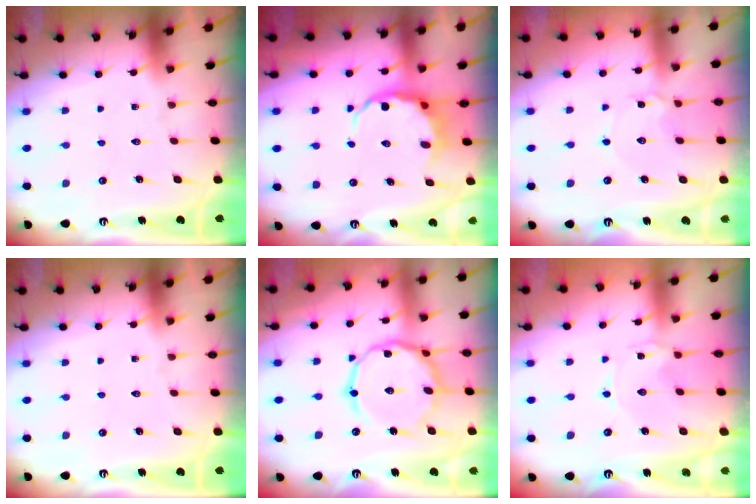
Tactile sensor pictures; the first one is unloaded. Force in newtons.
{"total": 5.0, "press": 4.5, "slide": 2.2}
{"total": 2.8, "press": 2.8, "slide": 0.3}
{"total": 0.0}
{"total": 15.2, "press": 15.1, "slide": 0.9}
{"total": 0.0}